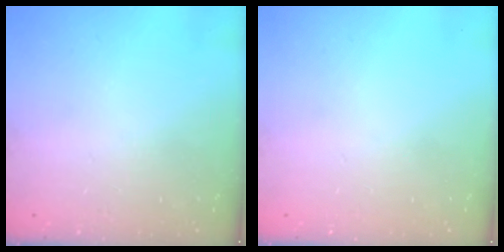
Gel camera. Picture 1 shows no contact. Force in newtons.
{"total": 0.0}